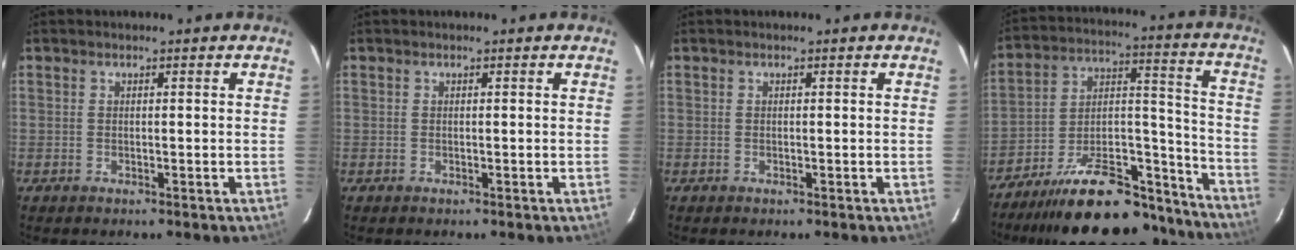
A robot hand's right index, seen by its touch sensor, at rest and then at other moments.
{"total": 0.0}
{"total": 0.0}
{"total": 25.8, "force": [-20.7, 9.3, 12.3], "torque": [-0.189, 0.044, -0.288]}